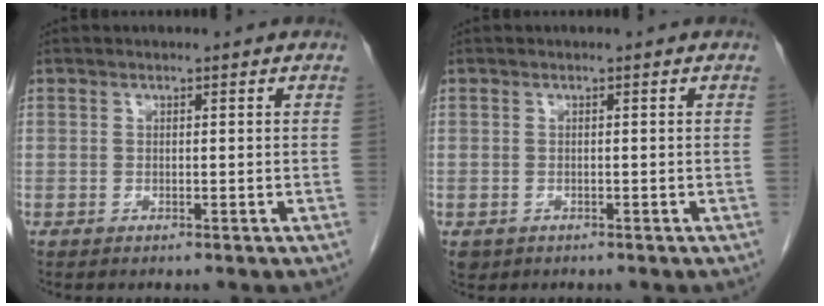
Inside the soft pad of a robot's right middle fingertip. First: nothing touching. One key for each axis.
{"total": 1.5, "fx": -0.7, "fy": 1.2, "fz": 0.5, "tx": -0.014, "ty": 0.000, "tz": -0.005}